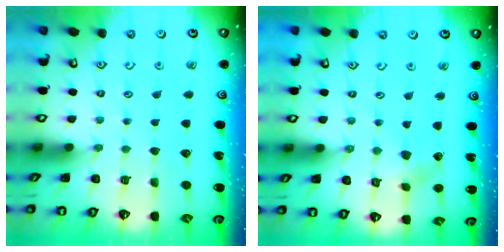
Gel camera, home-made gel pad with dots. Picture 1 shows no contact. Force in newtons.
{"total": 2.8, "press": 2.8, "slide": 0.5}